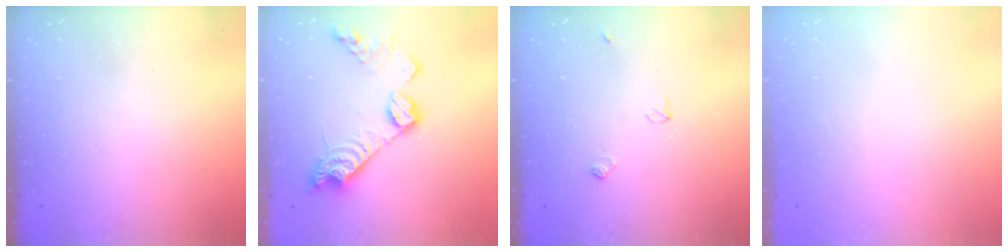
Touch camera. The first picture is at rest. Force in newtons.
{"total": 14.8, "press": 14.8, "slide": 0.8}
{"total": 4.6, "press": 4.6, "slide": 0.7}
{"total": 0.0}